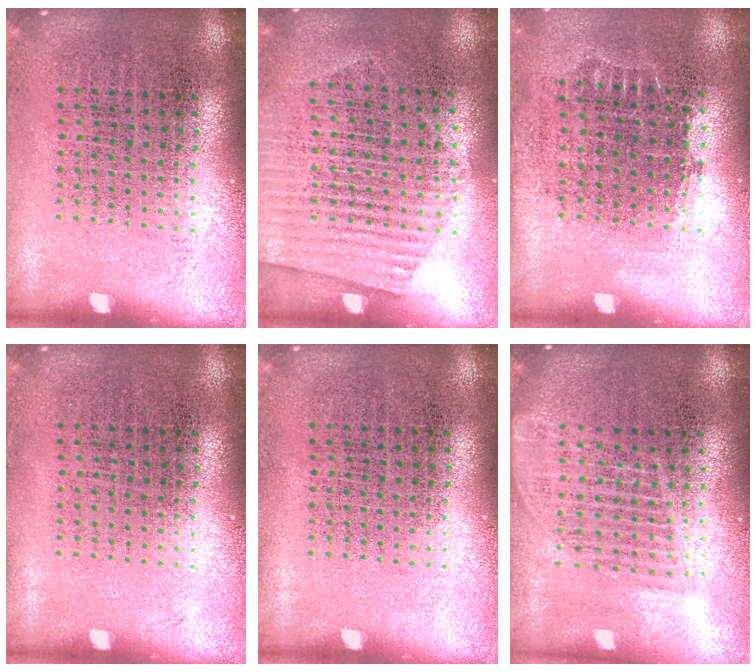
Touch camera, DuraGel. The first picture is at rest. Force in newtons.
{"total": 1.5, "press": 1.2, "slide": 0.9}
{"total": 0.7, "press": 0.7, "slide": 0.2}
{"total": 0.0}
{"total": 0.0}
{"total": 1.6, "press": 1.5, "slide": 0.7}